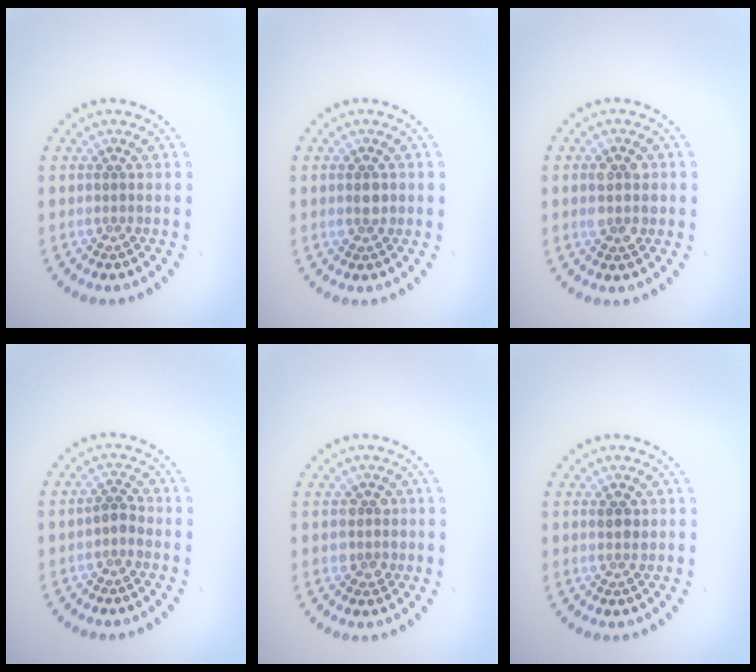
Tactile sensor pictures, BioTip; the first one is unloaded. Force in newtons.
{"total": 1.3, "press": 1.3, "slide": 0.2}
{"total": 2.9, "press": 2.9, "slide": 0.3}
{"total": 1.2, "press": 0.9, "slide": 0.7}
{"total": 1.7, "press": 1.6, "slide": 0.7}
{"total": 1.1, "press": 1.1, "slide": 0.3}